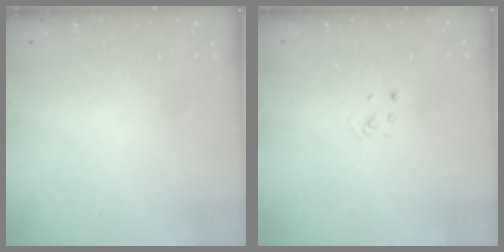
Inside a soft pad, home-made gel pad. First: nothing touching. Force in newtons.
{"total": 3.1, "press": 3.1, "slide": 0.4}